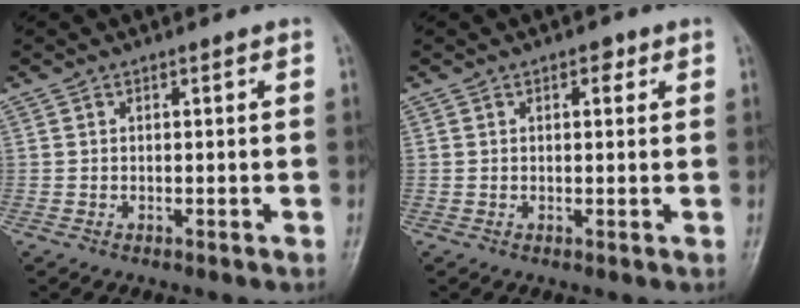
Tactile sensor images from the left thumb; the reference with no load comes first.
{"total": 2.0, "force": [1.0, 1.1, 1.4], "torque": [-0.010, -0.001, 0.011]}